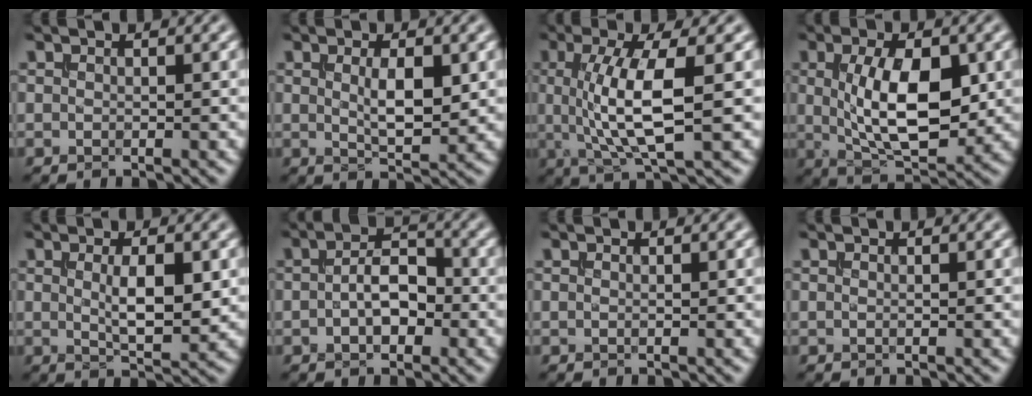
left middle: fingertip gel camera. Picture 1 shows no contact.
{"total": 3.2, "force": [0.5, 1.0, 3.0], "torque": [-0.062, -0.004, 0.014]}
{"total": 6.6, "force": [0.4, 1.5, 6.4], "torque": [-0.124, -0.001, 0.009]}
{"total": 8.2, "force": [0.6, 3.6, 7.4], "torque": [-0.135, -0.007, 0.016]}
{"total": 4.1, "force": [0.3, 1.1, 3.9], "torque": [-0.076, -0.003, 0.011]}
{"total": 3.7, "force": [-0.7, 2.0, 3.0], "torque": [-0.058, 0.005, -0.017]}
{"total": 0.0}
{"total": 0.0}